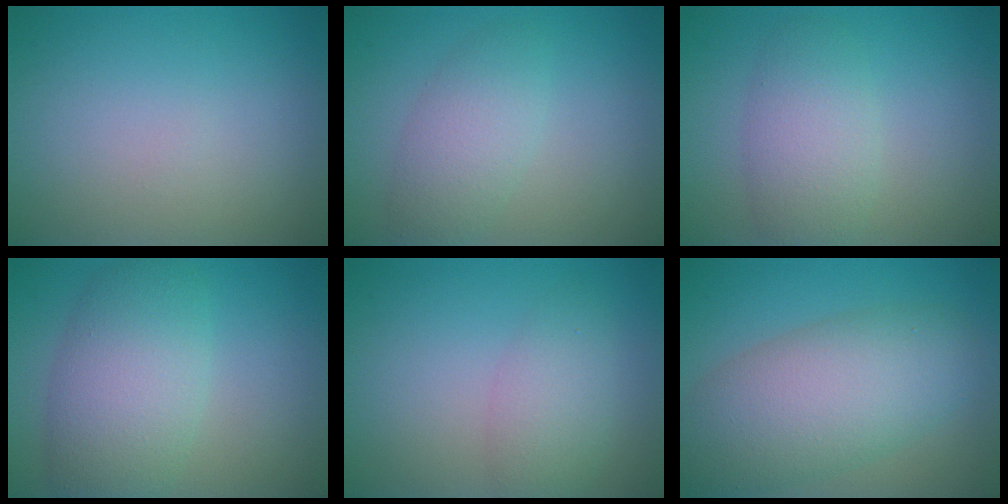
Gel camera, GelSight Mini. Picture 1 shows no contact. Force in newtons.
{"total": 3.4, "press": 3.4, "slide": 0.1}
{"total": 4.0, "press": 4.0, "slide": 0.2}
{"total": 6.6, "press": 6.6, "slide": 0.4}
{"total": 3.0, "press": 3.0, "slide": 0.0}
{"total": 8.1, "press": 8.1, "slide": 0.6}